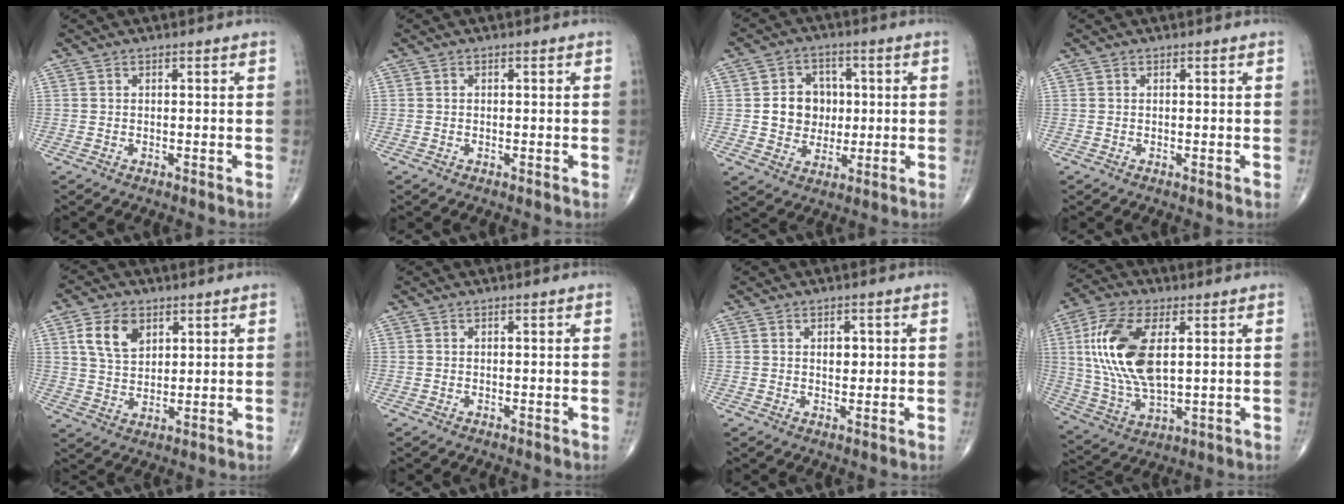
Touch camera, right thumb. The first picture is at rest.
{"total": 0.0}
{"total": 9.0, "force": [0.6, 7.9, 4.3], "torque": [-0.024, 0.005, 0.010]}
{"total": 0.0}
{"total": 8.2, "force": [3.5, 5.4, 5.1], "torque": [-0.077, -0.013, 0.070]}
{"total": 0.0}
{"total": 2.5, "force": [0.6, 1.6, 1.8], "torque": [-0.010, -0.003, 0.006]}
{"total": 17.1, "force": [3.4, 8.2, 14.6], "torque": [-0.299, -0.007, 0.070]}